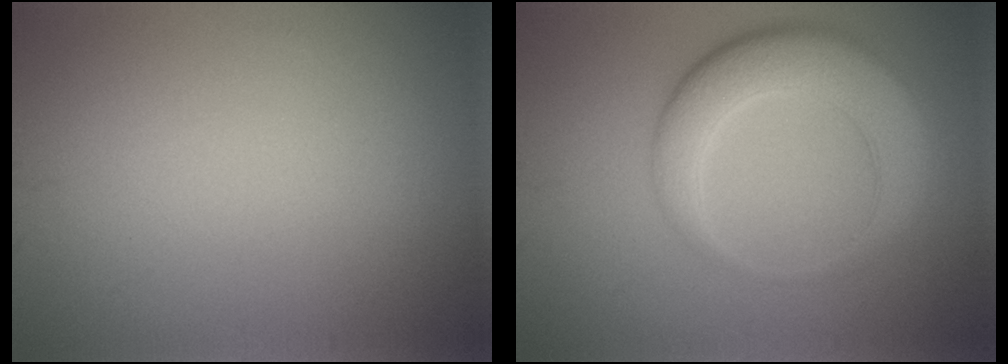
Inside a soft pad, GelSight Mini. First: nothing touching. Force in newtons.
{"total": 6.3, "press": 6.2, "slide": 0.2}